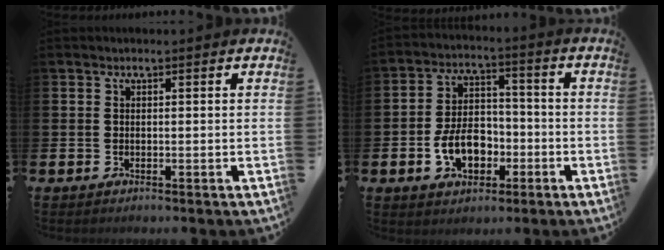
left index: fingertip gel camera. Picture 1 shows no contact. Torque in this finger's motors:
{"motor_torque": [1.46, 0.68, 0.85, 0.21]}